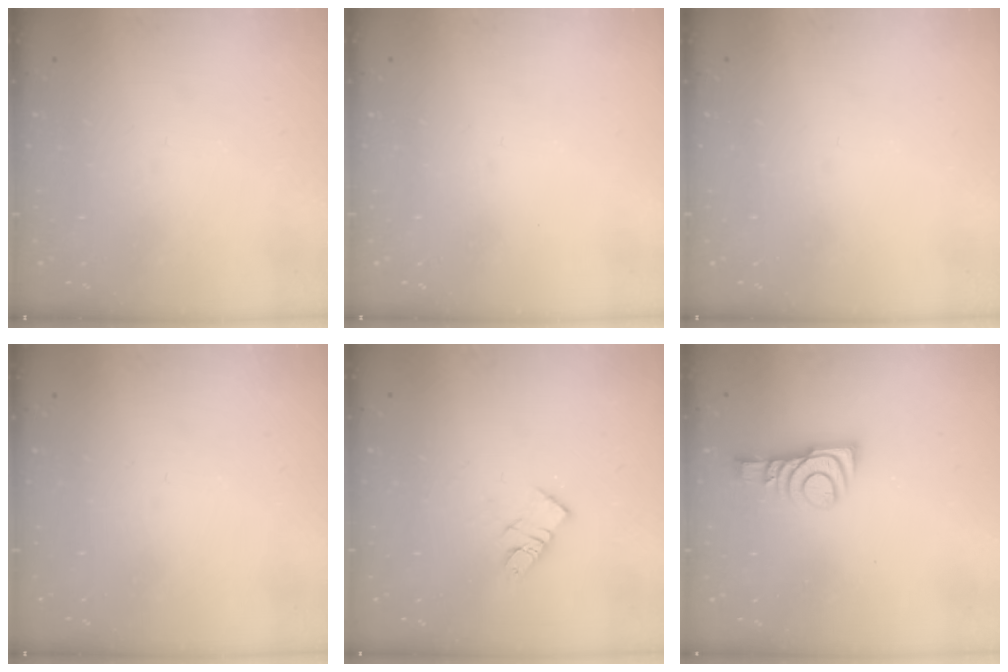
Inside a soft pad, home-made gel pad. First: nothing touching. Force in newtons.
{"total": 0.0}
{"total": 0.0}
{"total": 0.0}
{"total": 7.5, "press": 7.4, "slide": 0.4}
{"total": 9.1, "press": 9.1, "slide": 0.4}